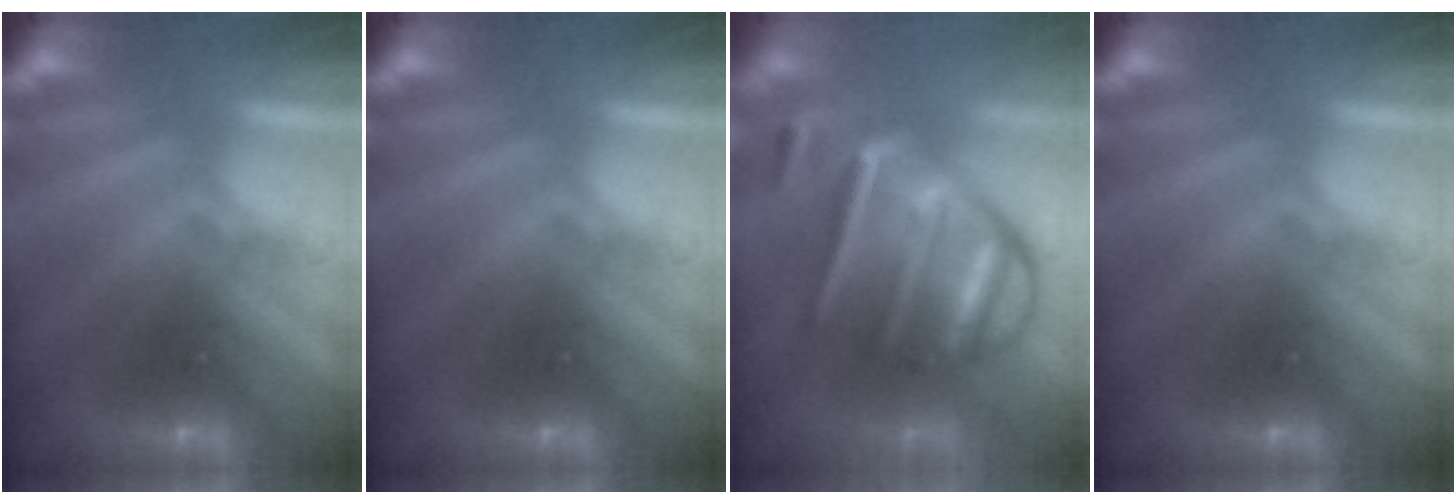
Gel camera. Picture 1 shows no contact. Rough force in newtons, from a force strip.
{"total": 0.0}
{"total": 7.1}
{"total": 0.0}